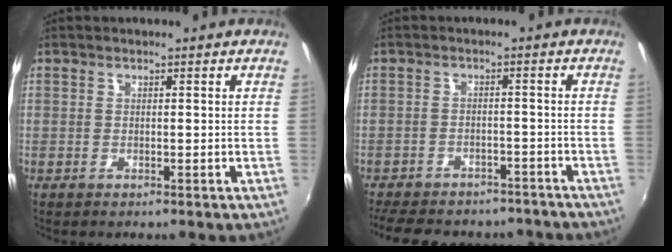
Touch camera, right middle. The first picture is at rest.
{"total": 16.9, "force": [-14.2, 6.5, 6.4], "torque": [-0.147, -0.002, -0.187]}